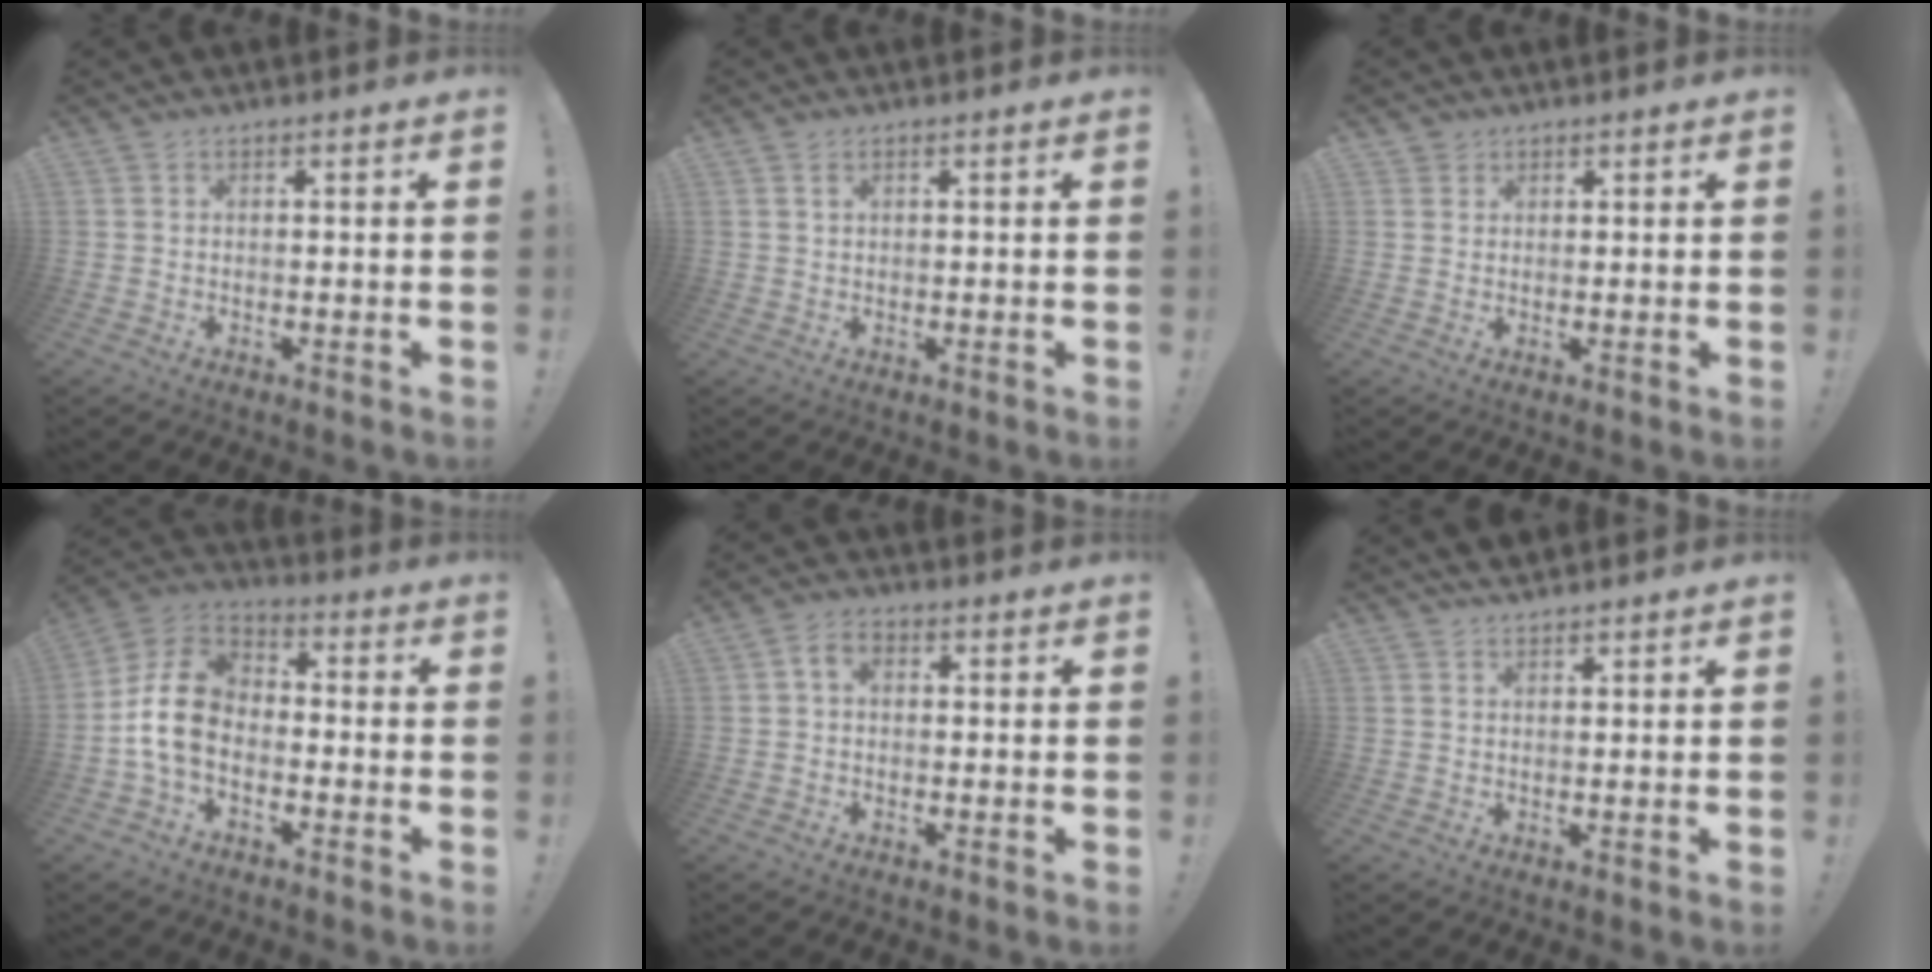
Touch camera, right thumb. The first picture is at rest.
{"total": 1.2, "force": [0.7, 0.5, 0.7], "torque": [-0.009, -0.002, 0.012]}
{"total": 2.2, "force": [1.5, 1.6, 0.1], "torque": [-0.002, -0.004, 0.028]}
{"total": 12.5, "force": [-2.8, 9.1, 8.2], "torque": [-0.156, 0.027, -0.048]}
{"total": 3.7, "force": [0.5, 2.5, 2.6], "torque": [-0.045, 0.005, 0.009]}
{"total": 2.2, "force": [2.1, 0.6, 0.1], "torque": [0.000, -0.010, 0.040]}